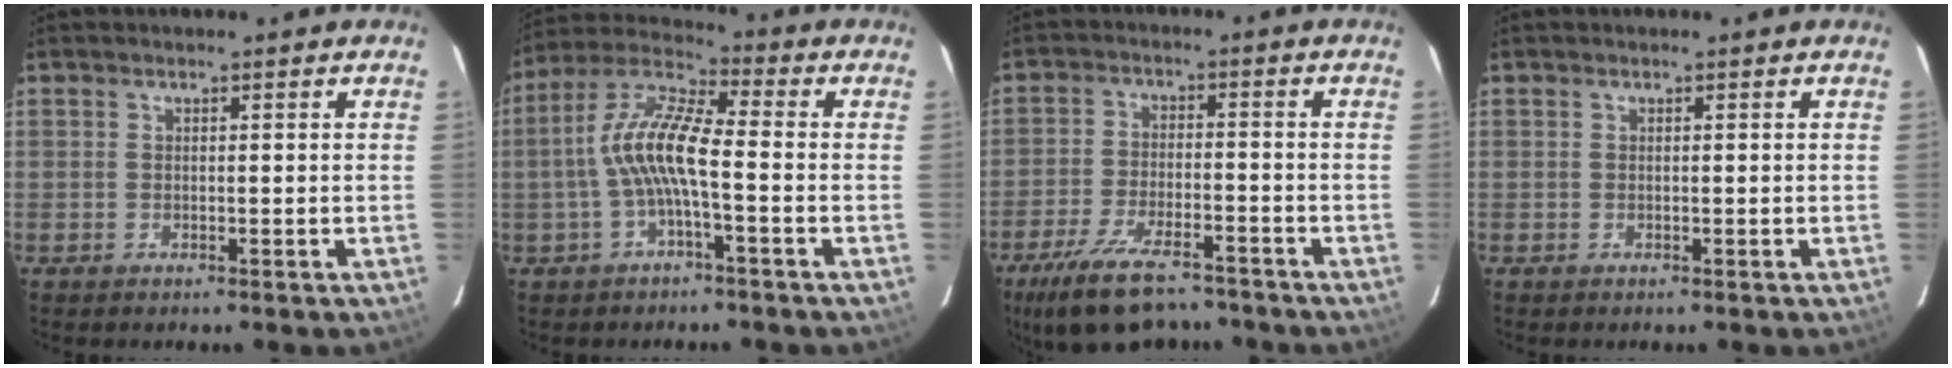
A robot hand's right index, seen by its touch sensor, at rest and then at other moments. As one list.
[{"total": 9.9, "force": [-1.8, 1.8, 9.5], "torque": [-0.208, 0.017, -0.036]}, {"total": 14.9, "force": [-11.3, 5.4, 8.0], "torque": [-0.178, -0.024, -0.190]}, {"total": 0.0}]